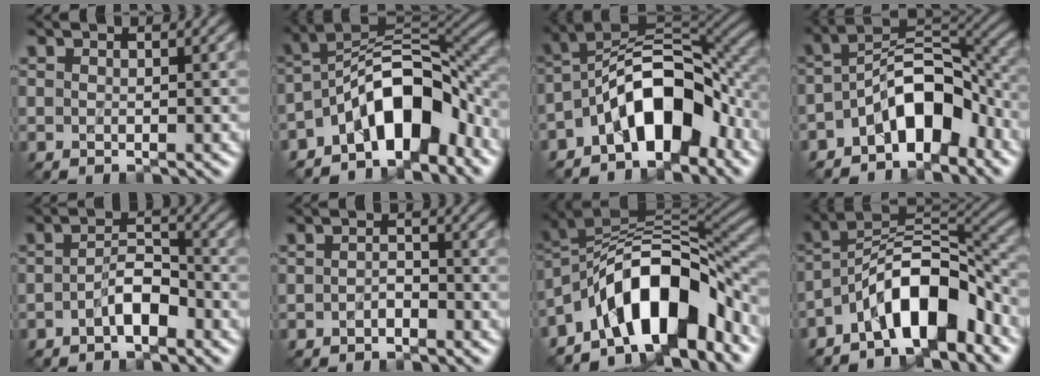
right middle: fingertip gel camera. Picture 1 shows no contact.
{"total": 9.1, "force": [-5.0, 4.1, 6.5], "torque": [-0.081, 0.018, -0.099]}
{"total": 8.8, "force": [-4.4, 4.2, 6.5], "torque": [-0.082, 0.019, -0.089]}
{"total": 7.5, "force": [-4.1, 3.6, 5.1], "torque": [-0.064, 0.014, -0.085]}
{"total": 2.8, "force": [-1.4, 1.2, 2.2], "torque": [-0.038, 0.009, -0.030]}
{"total": 1.1, "force": [-0.7, 0.6, 0.7], "torque": [-0.014, 0.003, -0.015]}
{"total": 11.7, "force": [-6.0, 5.2, 8.5], "torque": [-0.113, 0.015, -0.114]}
{"total": 8.3, "force": [-4.8, 3.1, 6.1], "torque": [-0.085, 0.016, -0.093]}